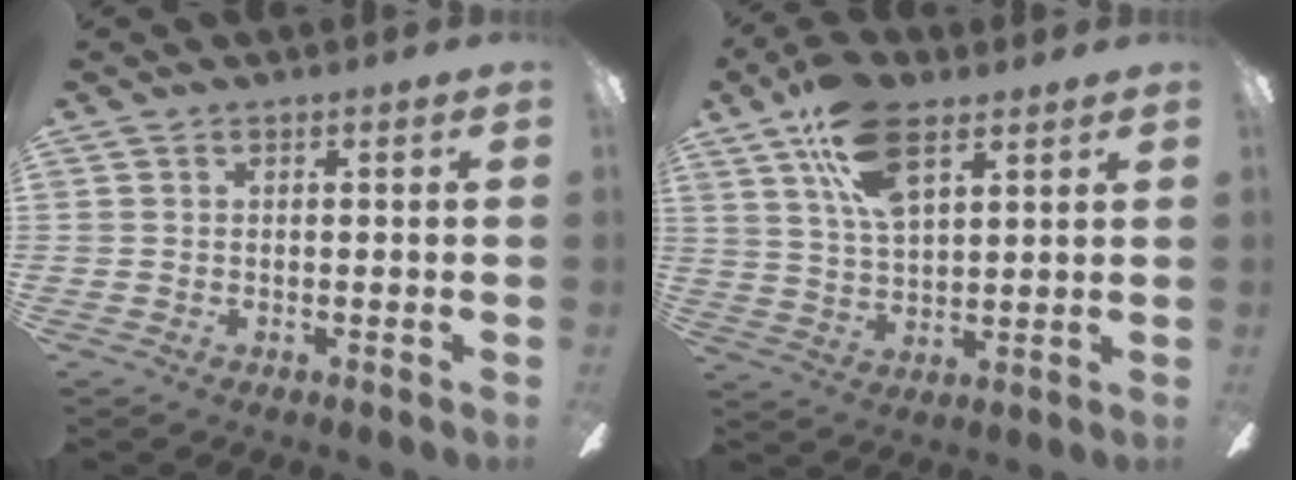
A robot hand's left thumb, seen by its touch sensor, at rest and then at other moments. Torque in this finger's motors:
{"motor_torque": [0.15, 0.20, 1.35, -1.42, 0.26]}